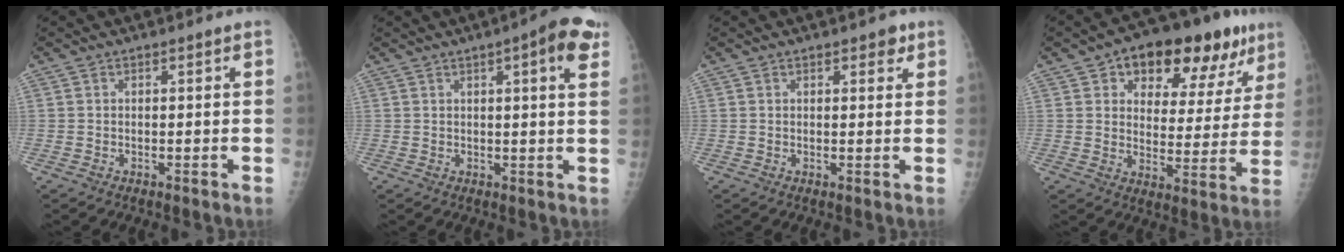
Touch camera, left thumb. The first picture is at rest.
{"total": 8.1, "force": [3.8, 1.4, 7.1], "torque": [-0.083, -0.005, 0.041]}
{"total": 2.1, "force": [1.3, 1.1, 1.1], "torque": [0.003, -0.005, 0.014]}
{"total": 19.8, "force": [10.9, 10.6, 12.7], "torque": [-0.114, -0.011, 0.155]}